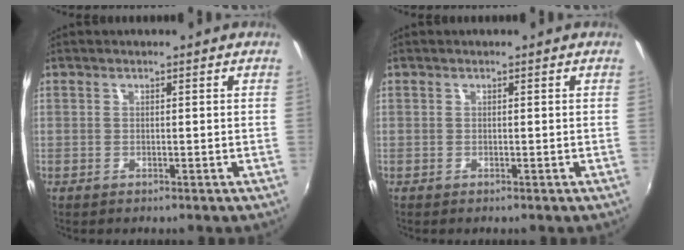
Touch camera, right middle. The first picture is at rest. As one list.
[{"total": 0.0}]